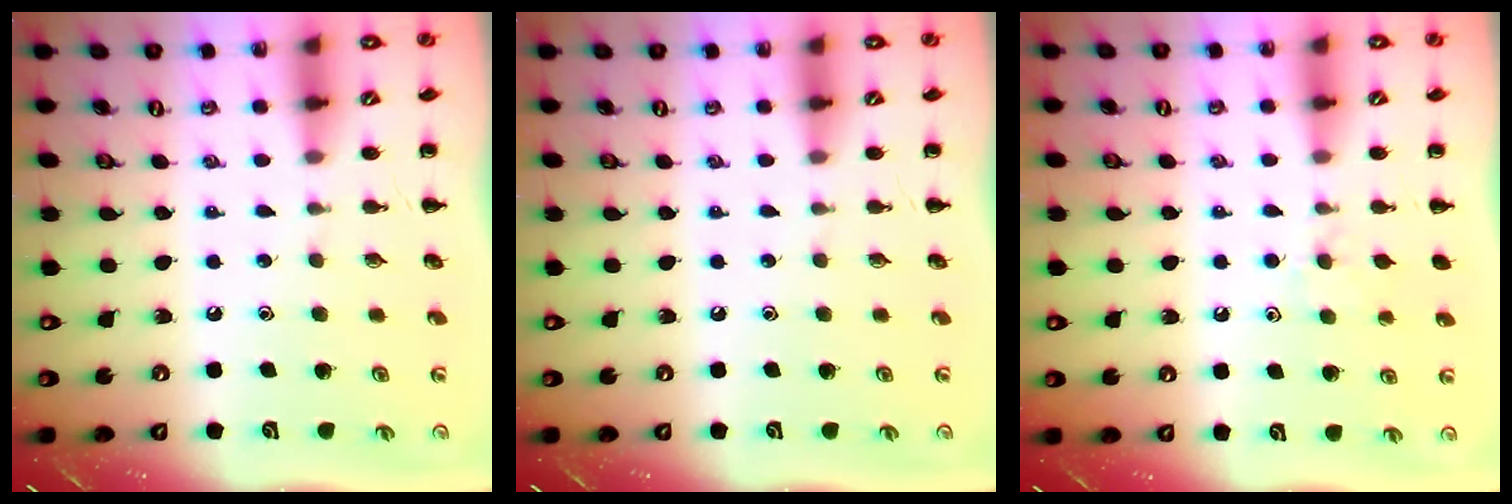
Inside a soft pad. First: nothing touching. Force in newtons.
{"total": 0.0}
{"total": 5.7, "press": 5.4, "slide": 1.9}